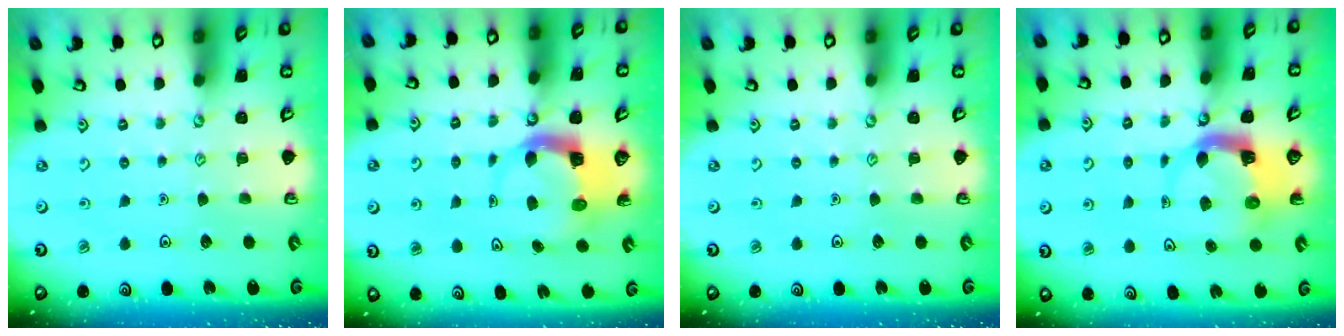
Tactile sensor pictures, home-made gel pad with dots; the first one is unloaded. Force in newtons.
{"total": 5.3, "press": 5.3, "slide": 0.6}
{"total": 0.0}
{"total": 4.4, "press": 4.3, "slide": 0.8}